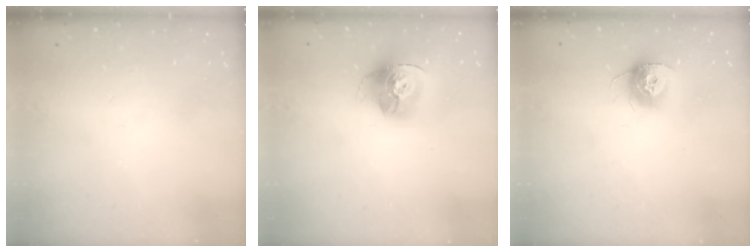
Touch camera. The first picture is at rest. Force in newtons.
{"total": 16.3, "press": 16.2, "slide": 1.5}
{"total": 10.2, "press": 10.2, "slide": 0.4}